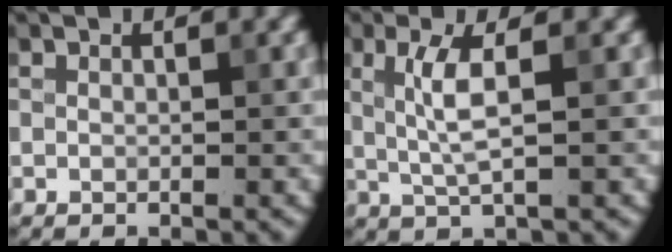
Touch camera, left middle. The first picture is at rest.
{"total": 3.2, "force": [0.6, 0.6, 3.1], "torque": [-0.067, -0.001, 0.012]}